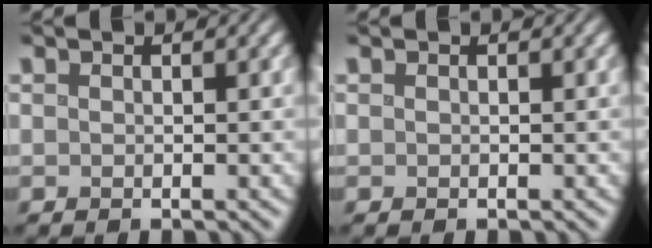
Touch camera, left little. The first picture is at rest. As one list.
[{"total": 0.0}]